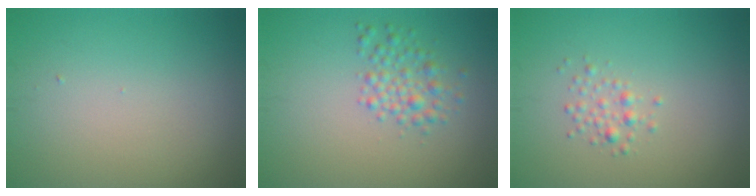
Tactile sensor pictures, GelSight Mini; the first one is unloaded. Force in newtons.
{"total": 2.3, "press": 2.3, "slide": 0.0}
{"total": 1.3, "press": 1.3, "slide": 0.1}